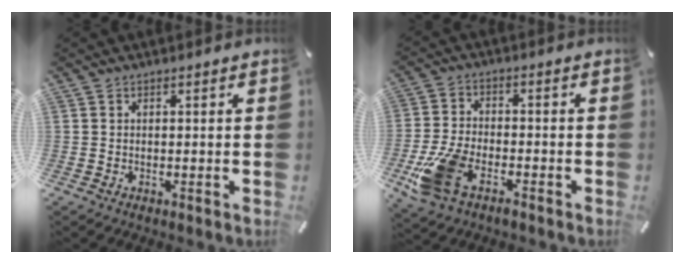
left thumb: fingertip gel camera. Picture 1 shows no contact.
{"total": 10.8, "force": [-5.8, 5.7, 7.1], "torque": [-0.158, 0.014, -0.107]}